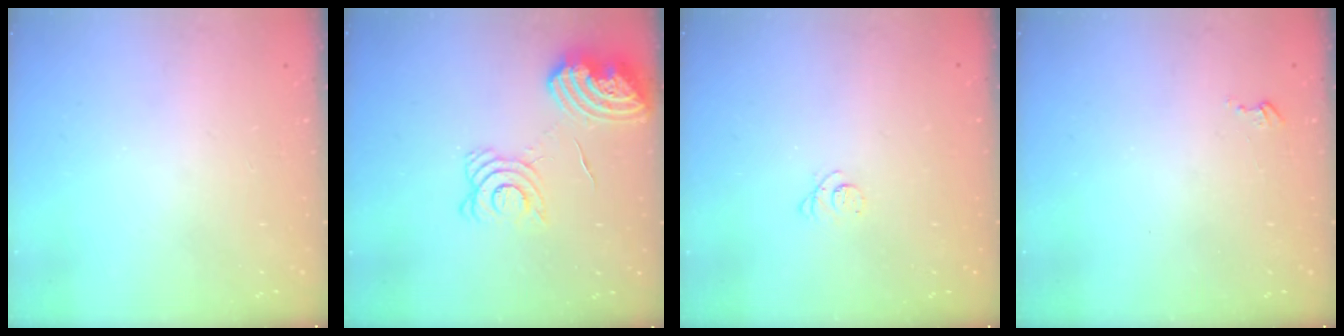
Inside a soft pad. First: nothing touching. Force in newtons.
{"total": 14.4, "press": 14.3, "slide": 1.9}
{"total": 2.4, "press": 2.3, "slide": 0.3}
{"total": 2.5, "press": 2.5, "slide": 0.3}